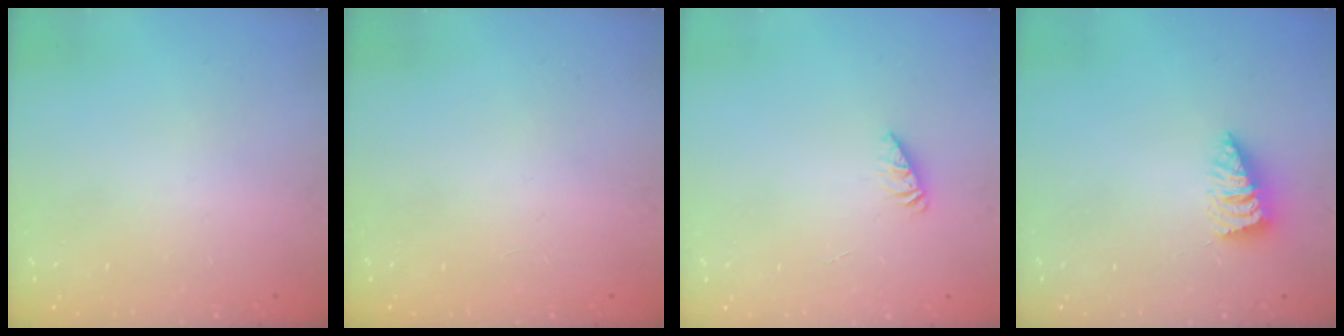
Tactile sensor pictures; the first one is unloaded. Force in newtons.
{"total": 0.0}
{"total": 1.8, "press": 1.8, "slide": 0.2}
{"total": 2.6, "press": 2.6, "slide": 0.3}